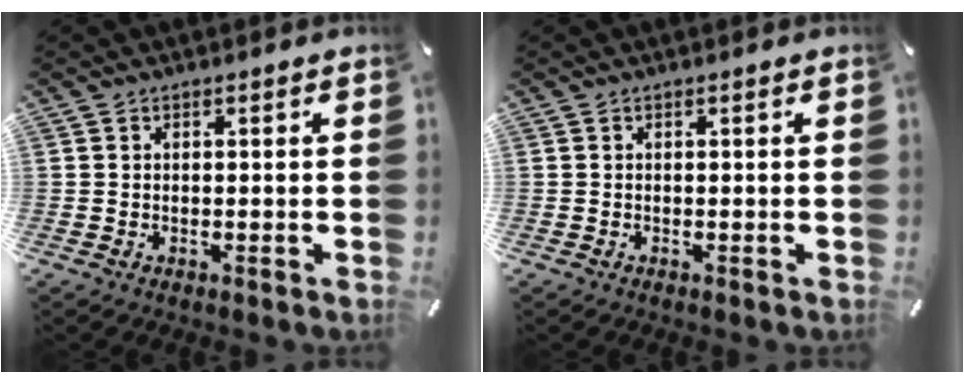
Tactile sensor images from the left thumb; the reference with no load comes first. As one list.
[{"total": 0.0}]